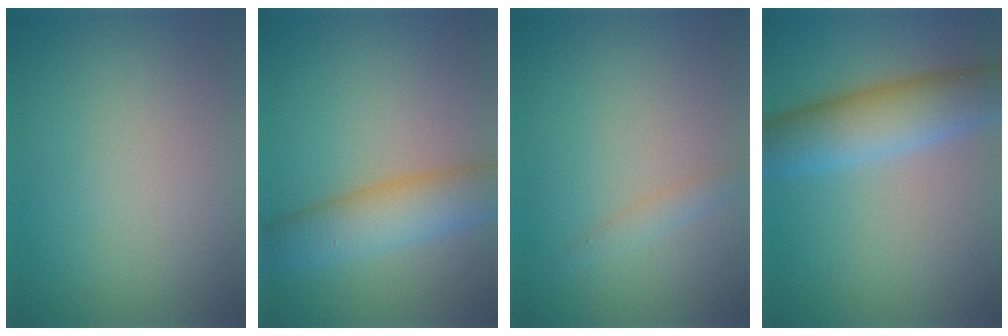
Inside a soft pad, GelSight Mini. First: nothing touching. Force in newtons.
{"total": 5.9, "press": 5.9, "slide": 0.2}
{"total": 1.1, "press": 1.1, "slide": 0.1}
{"total": 6.9, "press": 6.9, "slide": 0.2}